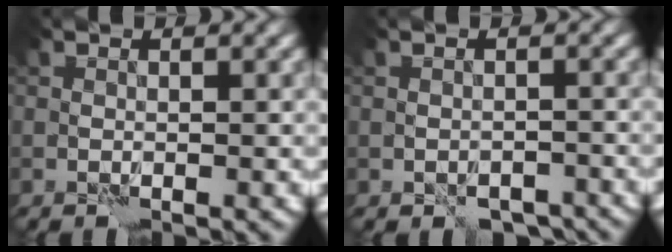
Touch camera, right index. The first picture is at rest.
{"total": 3.6, "force": [-2.8, 2.0, 1.0], "torque": [0.000, -0.001, -0.036]}